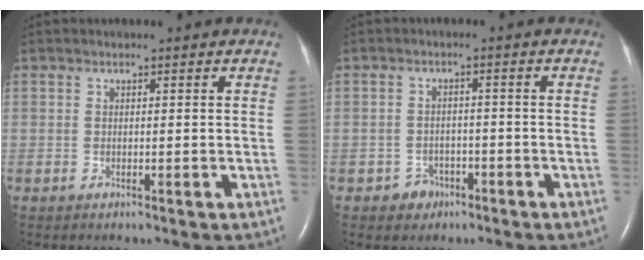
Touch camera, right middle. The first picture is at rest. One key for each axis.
{"total": 2.9, "fx": -1.7, "fy": 2.3, "fz": 0.3, "tx": -0.003, "ty": 0.012, "tz": -0.023}